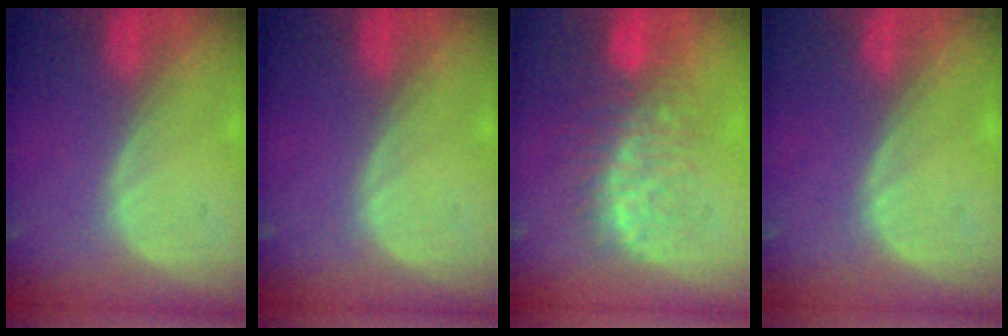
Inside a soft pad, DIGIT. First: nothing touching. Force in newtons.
{"total": 0.0}
{"total": 9.1, "press": 8.3, "slide": 3.8}
{"total": 0.0}